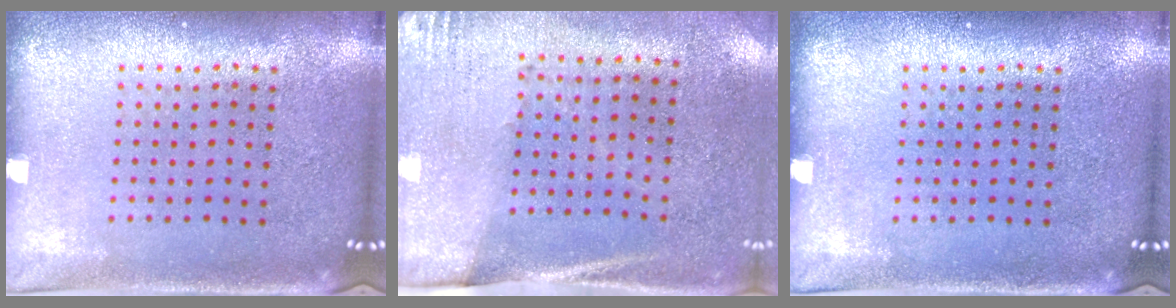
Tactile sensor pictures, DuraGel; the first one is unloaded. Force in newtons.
{"total": 2.7, "press": 2.4, "slide": 1.3}
{"total": 0.0}